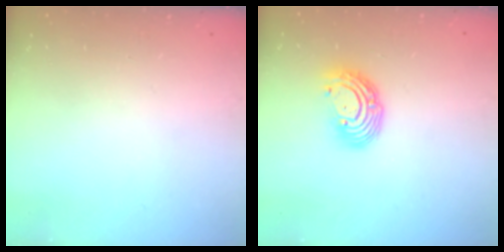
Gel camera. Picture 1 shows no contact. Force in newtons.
{"total": 9.8, "press": 9.7, "slide": 0.9}